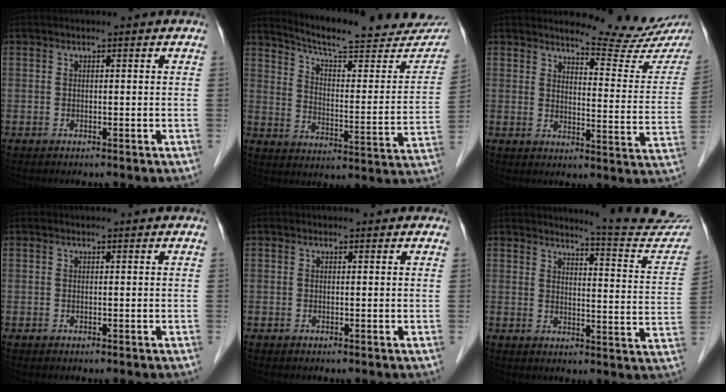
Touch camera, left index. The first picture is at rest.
{"total": 23.1, "force": [21.3, 3.2, 8.5], "torque": [-0.120, -0.061, 0.274]}
{"total": 11.6, "force": [11.2, -0.6, 3.1], "torque": [-0.034, -0.072, 0.130]}
{"total": 1.3, "force": [1.3, 0.1, 0.1], "torque": [-0.011, 0.007, 0.013]}
{"total": 2.3, "force": [2.0, 0.9, 0.4], "torque": [-0.008, 0.014, 0.016]}
{"total": 14.8, "force": [14.6, -0.9, 2.2], "torque": [-0.022, -0.111, 0.156]}